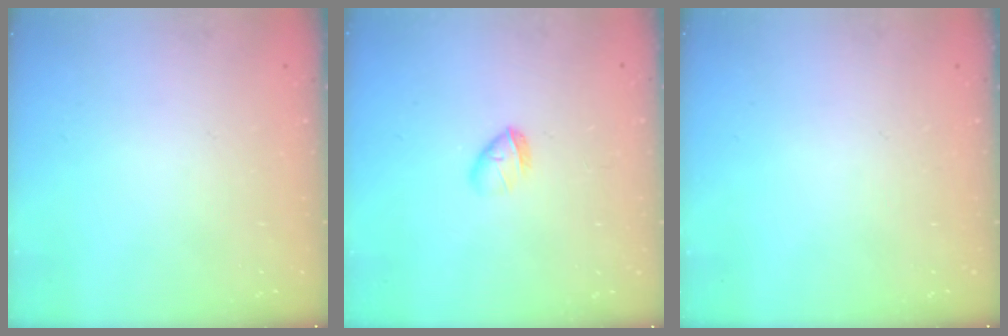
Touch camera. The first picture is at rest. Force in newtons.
{"total": 4.0, "press": 3.8, "slide": 1.0}
{"total": 0.0}